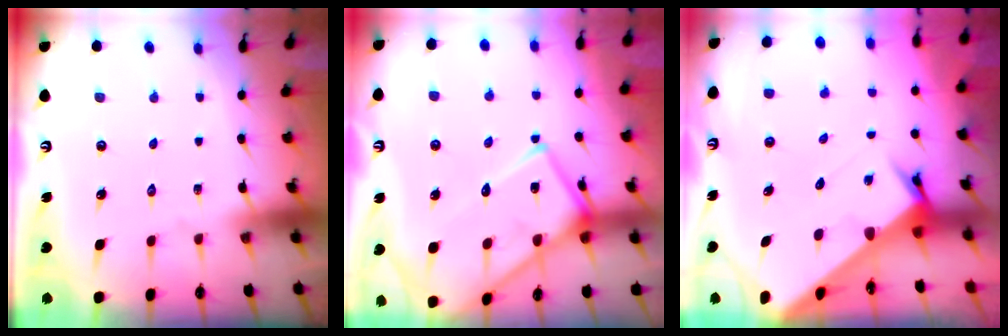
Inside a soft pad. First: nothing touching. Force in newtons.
{"total": 16.1, "press": 16.0, "slide": 1.4}
{"total": 2.9, "press": 2.9, "slide": 0.2}